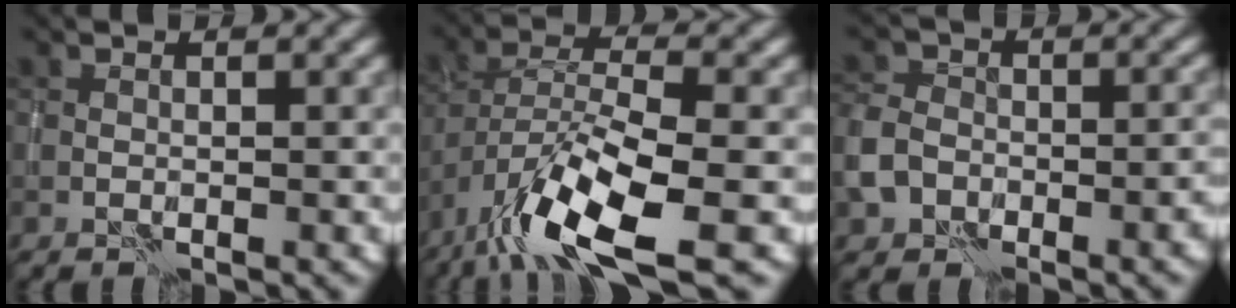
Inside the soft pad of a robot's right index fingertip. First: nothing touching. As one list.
[{"total": 9.6, "force": [-5.4, 2.7, 7.5], "torque": [-0.138, -0.001, -0.103]}, {"total": 6.9, "force": [-3.3, 4.9, 3.6], "torque": [-0.050, -0.010, -0.066]}]